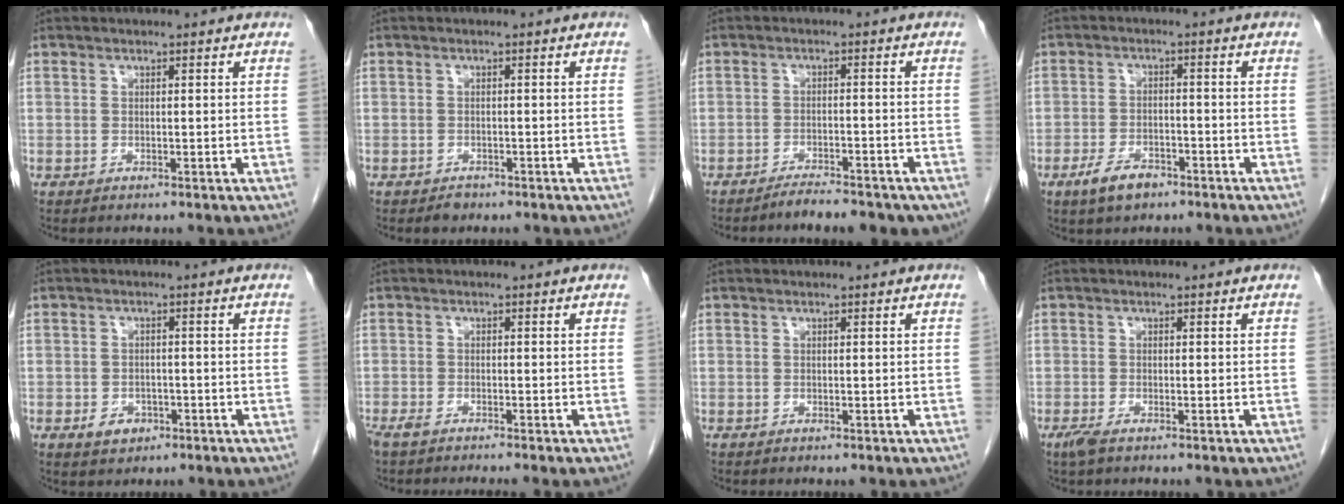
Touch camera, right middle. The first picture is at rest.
{"total": 1.5, "force": [-1.1, 0.9, 0.3], "torque": [-0.010, 0.001, -0.014]}
{"total": 6.6, "force": [-5.6, 1.7, 3.1], "torque": [-0.039, 0.000, -0.076]}
{"total": 4.7, "force": [-3.1, 2.2, 2.8], "torque": [-0.059, 0.001, -0.051]}
{"total": 3.0, "force": [-1.5, 2.2, 1.4], "torque": [-0.020, 0.004, -0.014]}
{"total": 3.9, "force": [-3.3, 0.2, 2.0], "torque": [-0.032, -0.007, -0.053]}
{"total": 0.0}
{"total": 1.8, "force": [-1.2, 0.4, 1.2], "torque": [-0.031, -0.006, -0.022]}